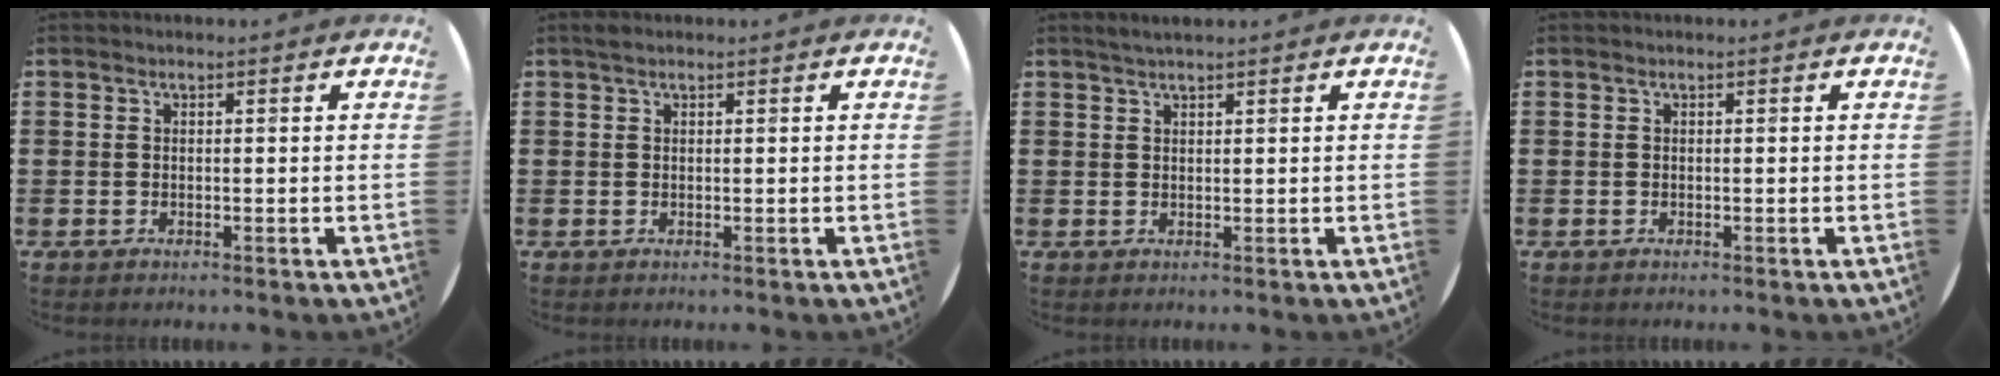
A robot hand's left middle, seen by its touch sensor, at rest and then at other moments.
{"total": 0.6, "force": [0.5, 0.3, 0.2], "torque": [-0.006, 0.003, 0.010]}
{"total": 1.3, "force": [1.2, 0.0, 0.5], "torque": [-0.010, 0.002, 0.022]}
{"total": 0.0}